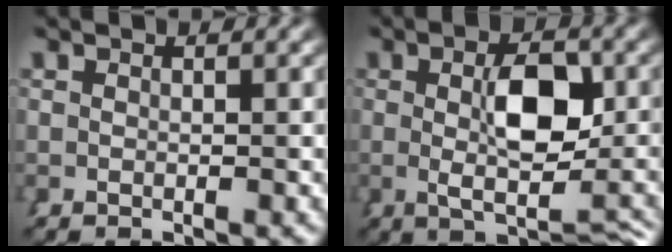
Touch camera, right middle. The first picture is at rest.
{"total": 7.2, "force": [-0.6, 2.5, 6.8], "torque": [-0.096, -0.010, 0.001]}